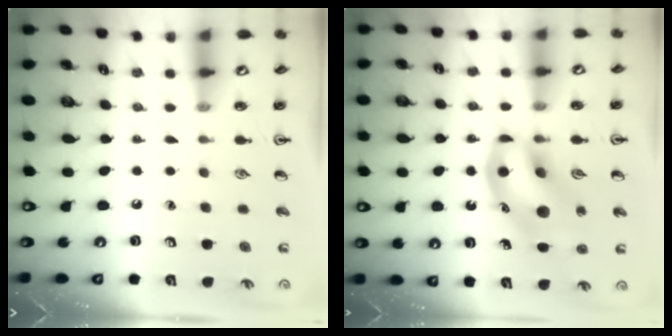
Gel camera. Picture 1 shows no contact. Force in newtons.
{"total": 13.3, "press": 12.8, "slide": 3.4}